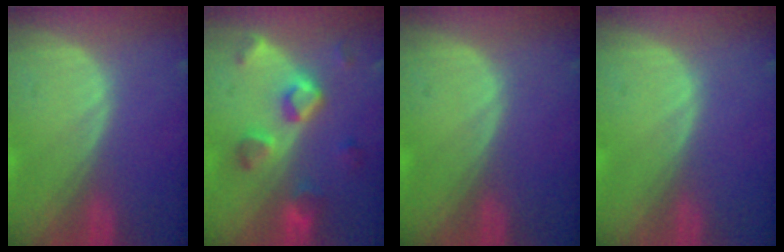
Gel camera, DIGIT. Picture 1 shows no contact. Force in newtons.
{"total": 7.7, "press": 7.0, "slide": 3.2}
{"total": 0.0}
{"total": 0.0}